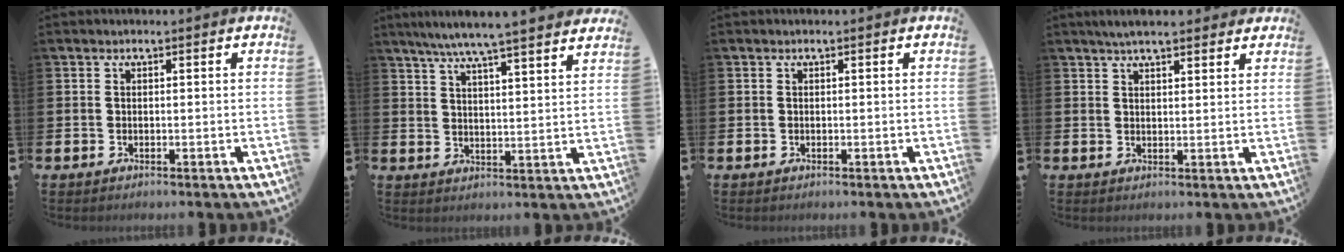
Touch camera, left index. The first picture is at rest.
{"total": 7.0, "force": [6.5, -0.4, 2.4], "torque": [-0.065, -0.035, 0.113]}
{"total": 0.0}
{"total": 4.1, "force": [3.8, 0.6, 1.5], "torque": [-0.035, -0.009, 0.067]}